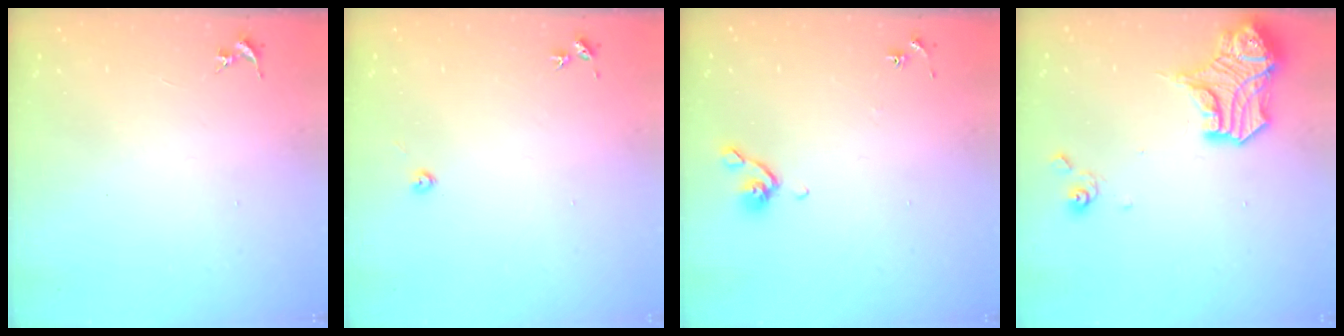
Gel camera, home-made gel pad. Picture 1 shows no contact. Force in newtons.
{"total": 2.2, "press": 2.2, "slide": 0.3}
{"total": 5.2, "press": 5.1, "slide": 1.0}
{"total": 17.0, "press": 16.9, "slide": 1.4}